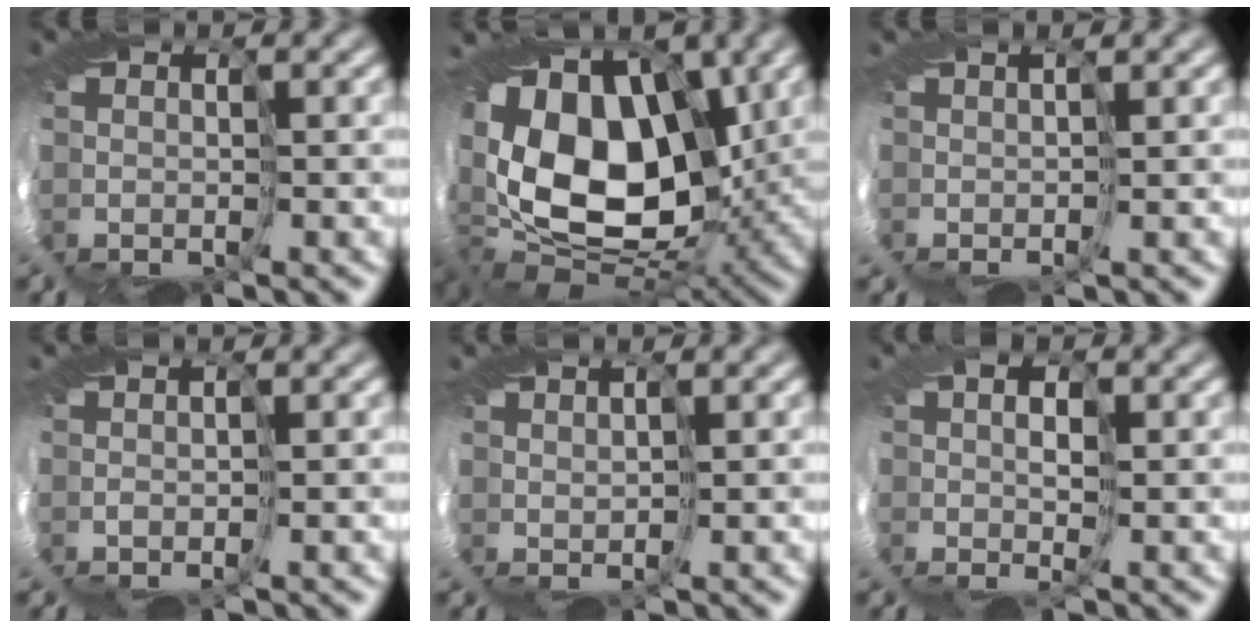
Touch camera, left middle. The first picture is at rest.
{"total": 11.9, "force": [-0.1, 7.6, 9.1], "torque": [-0.154, -0.021, -0.019]}
{"total": 2.2, "force": [0.7, -2.0, -0.8], "torque": [0.029, 0.013, 0.000]}
{"total": 1.8, "force": [0.2, -1.6, -0.8], "torque": [0.029, 0.011, -0.017]}
{"total": 2.3, "force": [1.1, -1.8, -0.9], "torque": [0.015, 0.019, 0.006]}
{"total": 1.6, "force": [0.3, -1.6, 0.0], "torque": [0.013, 0.005, -0.012]}